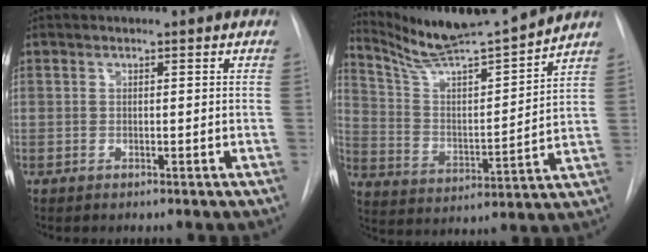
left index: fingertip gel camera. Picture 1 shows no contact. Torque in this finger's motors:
{"motor_torque": [0.25, -0.37, 0.10, 0.05]}